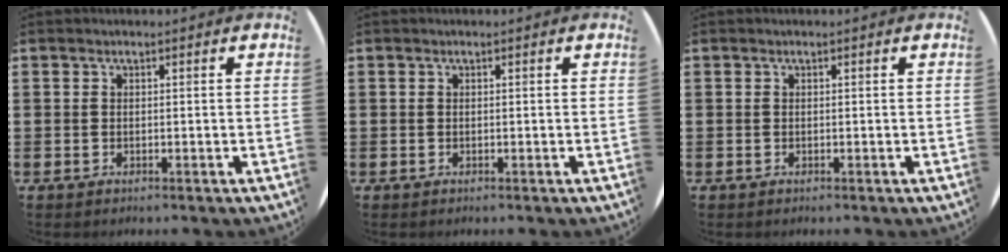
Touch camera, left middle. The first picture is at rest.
{"total": 0.0}
{"total": 0.0}